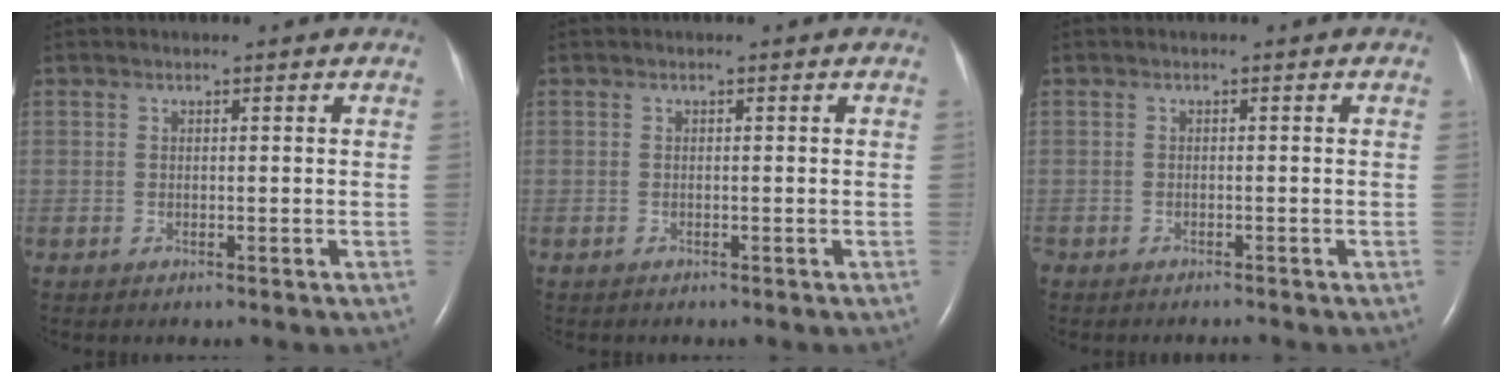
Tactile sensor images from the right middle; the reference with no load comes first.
{"total": 0.0}
{"total": 1.2, "force": [-1.2, 0.1, 0.1], "torque": [-0.003, -0.005, -0.017]}